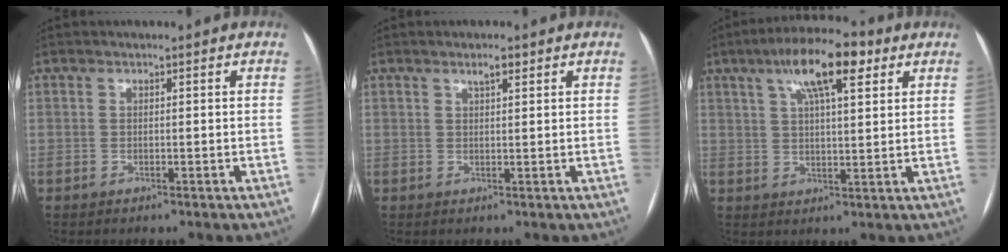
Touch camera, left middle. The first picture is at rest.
{"total": 2.7, "force": [1.8, 0.5, 1.9], "torque": [-0.035, 0.003, 0.031]}
{"total": 11.2, "force": [5.8, 2.8, 9.2], "torque": [-0.160, 0.025, 0.092]}